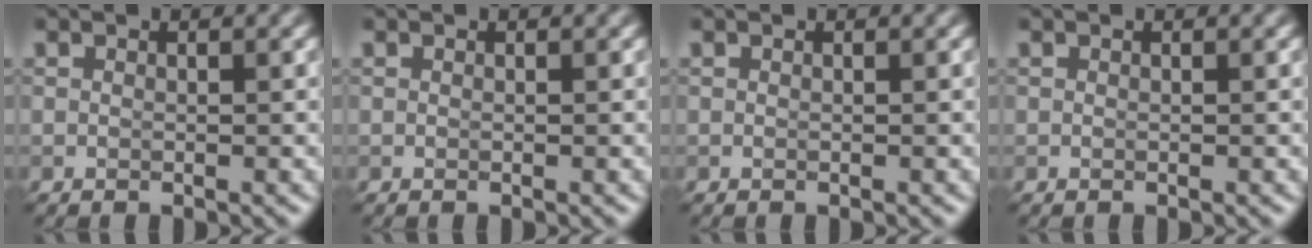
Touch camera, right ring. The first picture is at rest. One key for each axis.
{"total": 0.0}
{"total": 0.0}
{"total": 0.0}